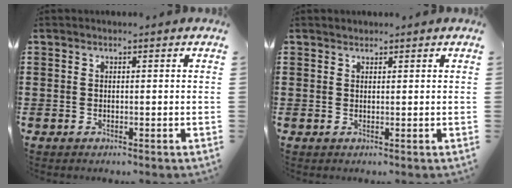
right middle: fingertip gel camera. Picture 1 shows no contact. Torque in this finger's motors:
{"motor_torque": [-0.11, 0.04, 0.12, -0.01]}